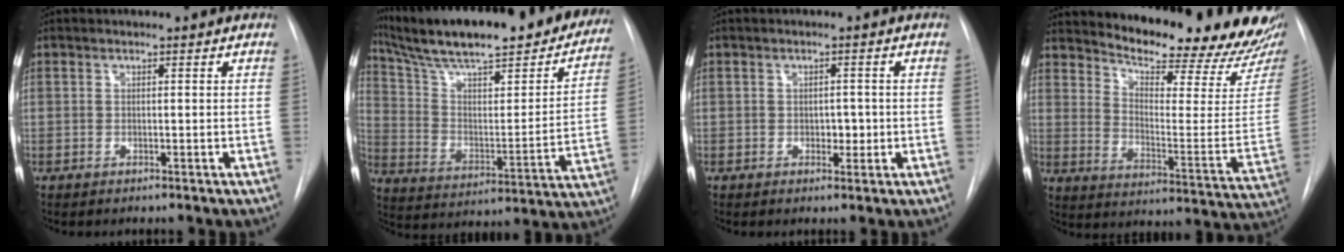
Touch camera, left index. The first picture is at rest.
{"total": 32.4, "force": [26.9, 6.2, 17.0], "torque": [-0.267, -0.040, 0.370]}
{"total": 2.1, "force": [-0.3, 1.5, 1.5], "torque": [-0.018, 0.001, -0.002]}
{"total": 23.0, "force": [21.0, 2.8, 9.0], "torque": [-0.142, -0.098, 0.269]}